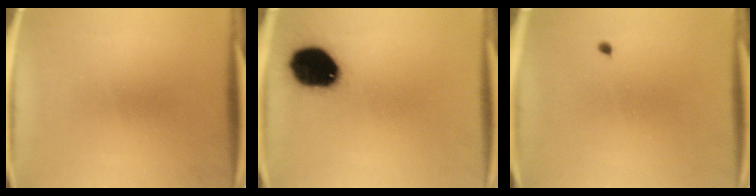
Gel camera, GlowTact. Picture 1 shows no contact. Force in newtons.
{"total": 16.3}
{"total": 0.5}